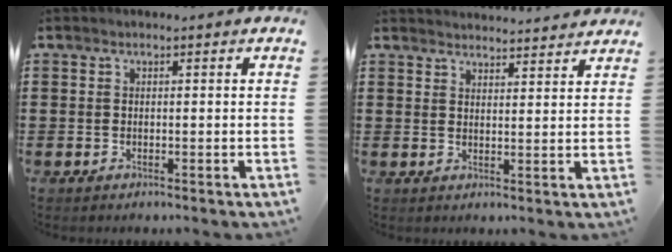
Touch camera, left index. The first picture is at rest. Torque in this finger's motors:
{"motor_torque": [-0.12, 0.27, 0.03, -0.01]}